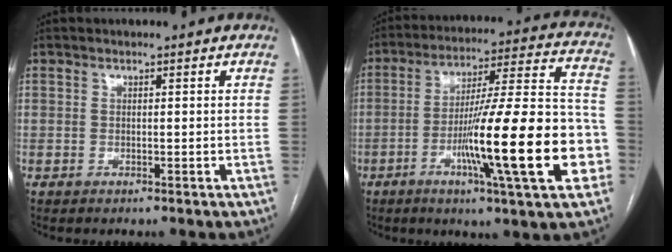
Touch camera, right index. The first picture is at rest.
{"total": 22.6, "force": [-6.7, 1.4, 21.5], "torque": [-0.299, 0.001, -0.103]}